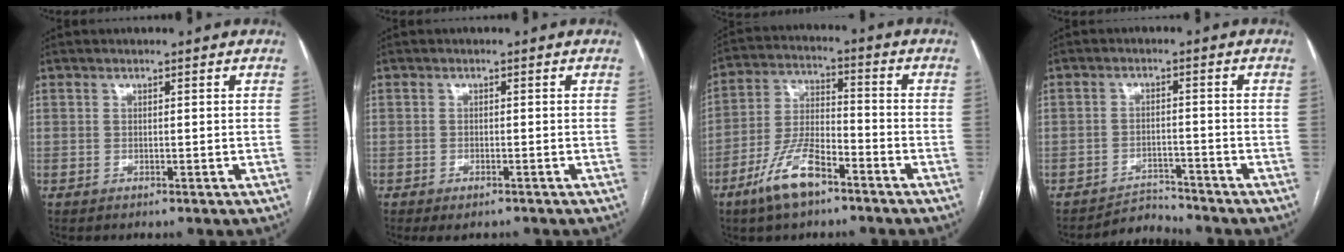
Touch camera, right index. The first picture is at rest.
{"total": 2.4, "force": [-1.8, 1.0, 1.3], "torque": [-0.017, -0.003, -0.020]}
{"total": 10.3, "force": [-6.4, 3.4, 7.2], "torque": [-0.156, 0.002, -0.120]}
{"total": 3.8, "force": [-3.7, 0.0, -0.9], "torque": [0.015, -0.005, -0.059]}